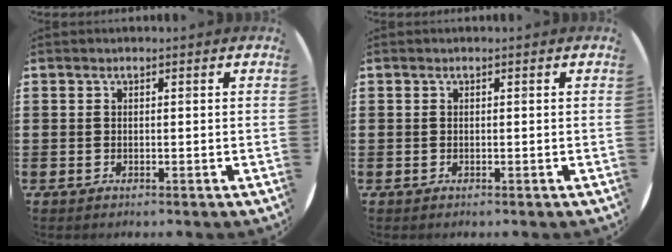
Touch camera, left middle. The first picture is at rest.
{"total": 0.0}